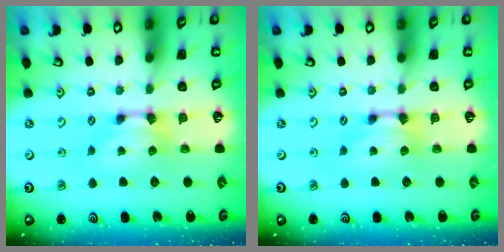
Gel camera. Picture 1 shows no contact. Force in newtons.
{"total": 0.0}